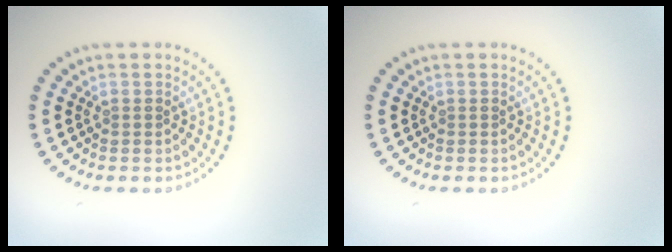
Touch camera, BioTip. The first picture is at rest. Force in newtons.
{"total": 0.0}